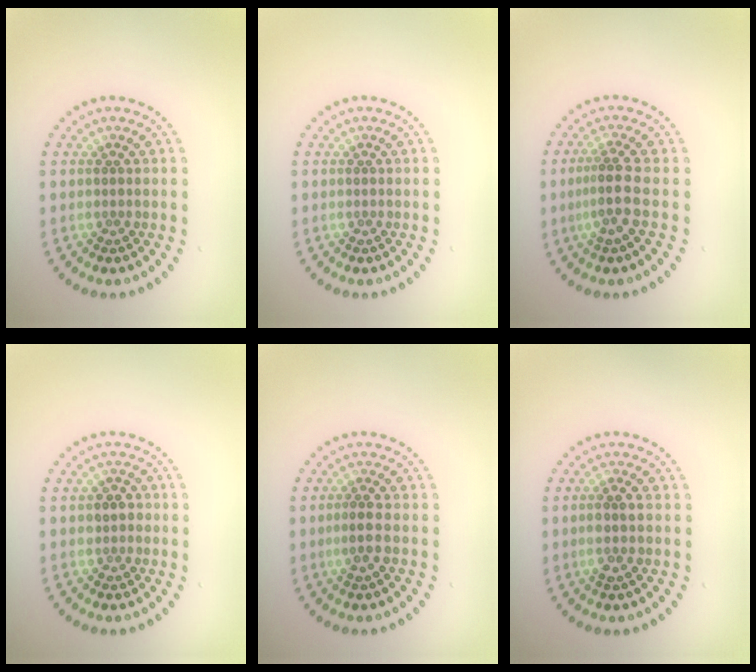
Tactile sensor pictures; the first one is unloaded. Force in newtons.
{"total": 0.0}
{"total": 2.8, "press": 2.0, "slide": 2.0}
{"total": 1.7, "press": 1.6, "slide": 0.7}
{"total": 1.9, "press": 1.7, "slide": 0.8}
{"total": 1.9, "press": 1.7, "slide": 0.8}